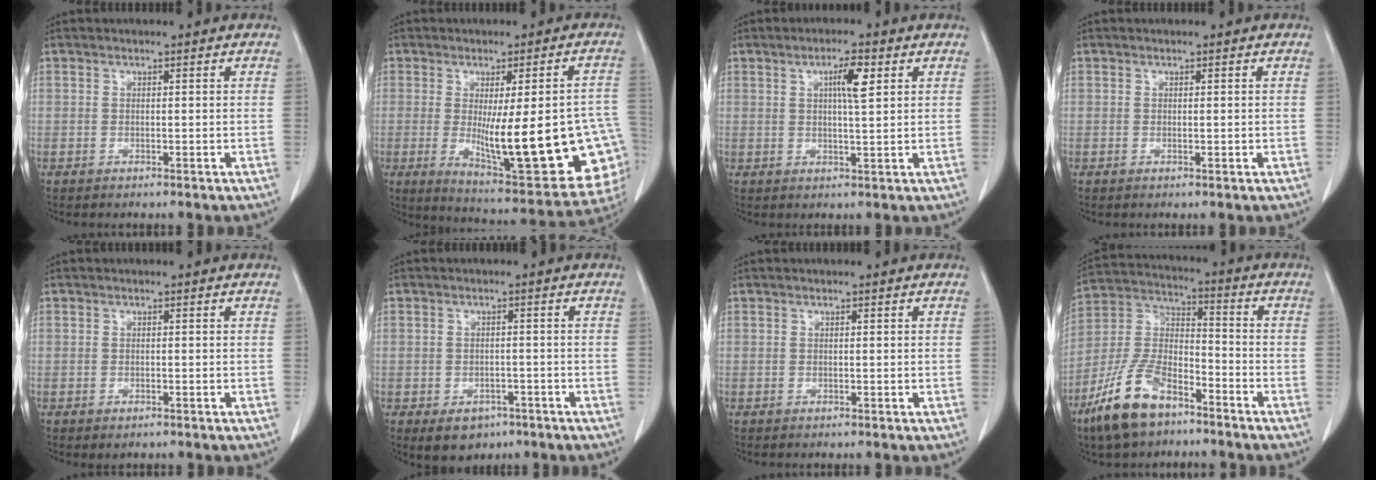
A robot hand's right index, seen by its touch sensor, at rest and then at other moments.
{"total": 23.3, "force": [-4.2, 5.1, 22.4], "torque": [-0.221, -0.008, -0.034]}
{"total": 4.4, "force": [1.7, 0.4, 4.1], "torque": [-0.070, 0.001, 0.027]}
{"total": 0.6, "force": [0.0, 0.1, 0.6], "torque": [-0.011, -0.003, 0.002]}
{"total": 0.5, "force": [-0.3, 0.3, 0.4], "torque": [-0.006, -0.001, 0.002]}
{"total": 4.5, "force": [-2.5, 3.3, 1.8], "torque": [-0.021, 0.002, -0.025]}
{"total": 0.0}
{"total": 13.5, "force": [-8.9, 5.5, 8.5], "torque": [-0.183, -0.002, -0.173]}